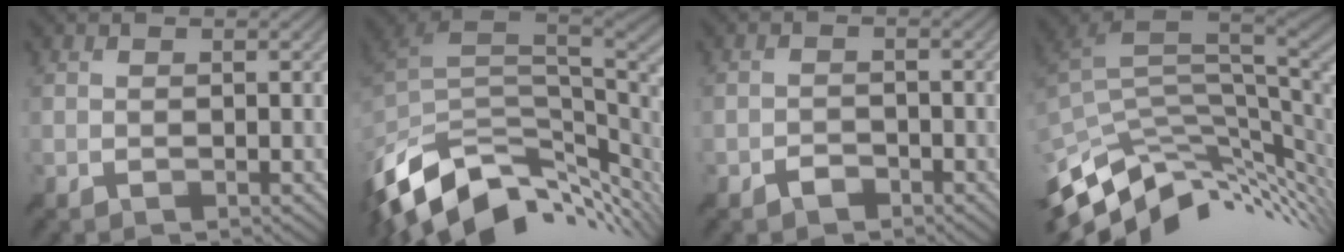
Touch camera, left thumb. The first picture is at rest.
{"total": 12.7, "force": [-5.1, 7.5, 8.9], "torque": [-0.197, -0.025, -0.080]}
{"total": 1.4, "force": [-1.2, 0.7, 0.3], "torque": [-0.005, 0.001, -0.023]}
{"total": 11.1, "force": [-3.2, 5.8, 8.9], "torque": [-0.193, -0.017, -0.046]}